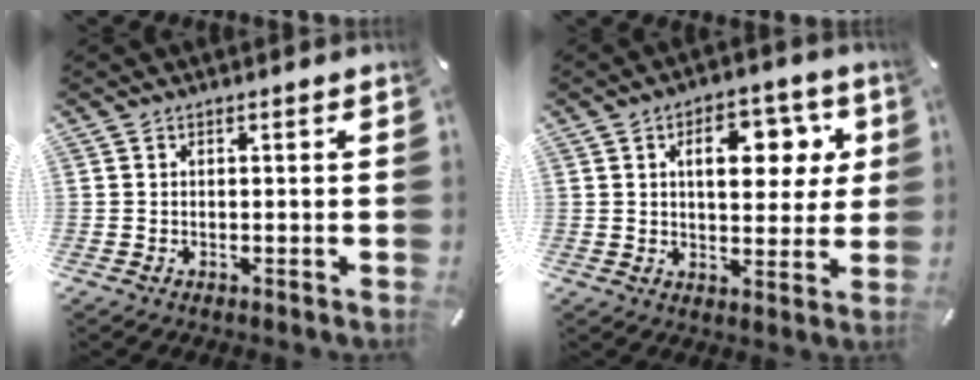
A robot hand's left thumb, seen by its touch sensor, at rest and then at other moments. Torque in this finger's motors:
{"motor_torque": [2.11, 2.23, 1.13, -1.11, 0.40]}